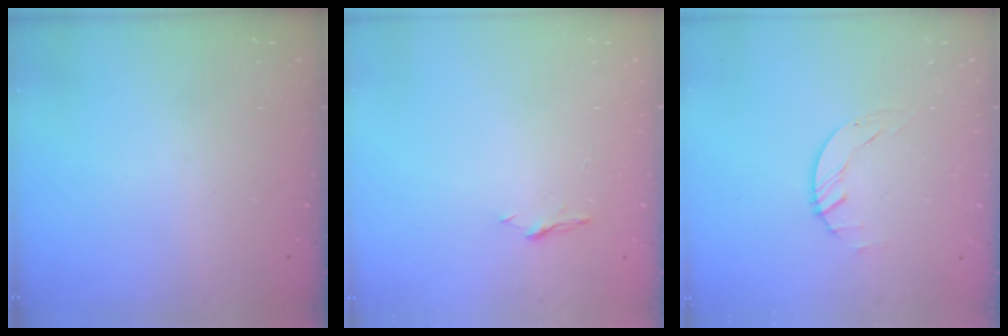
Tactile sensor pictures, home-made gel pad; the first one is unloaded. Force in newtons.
{"total": 3.7, "press": 3.7, "slide": 0.5}
{"total": 1.7, "press": 1.7, "slide": 0.1}